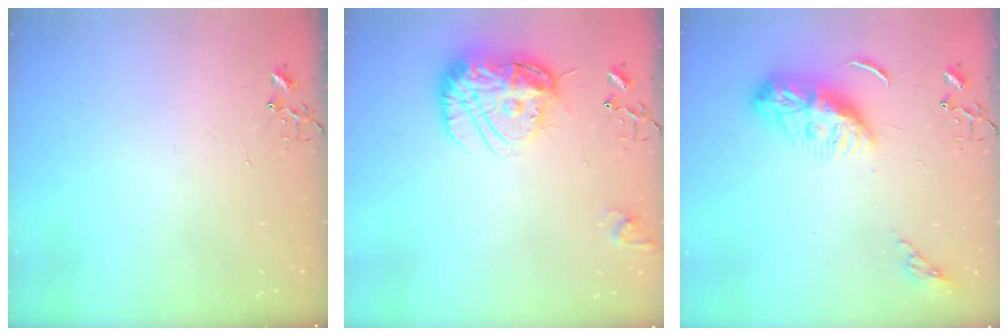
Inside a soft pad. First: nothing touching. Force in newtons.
{"total": 16.3, "press": 16.3, "slide": 1.6}
{"total": 11.5, "press": 11.4, "slide": 0.6}